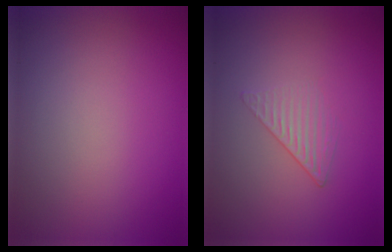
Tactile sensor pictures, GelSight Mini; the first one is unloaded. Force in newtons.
{"total": 1.3, "press": 0.4, "slide": 1.2}